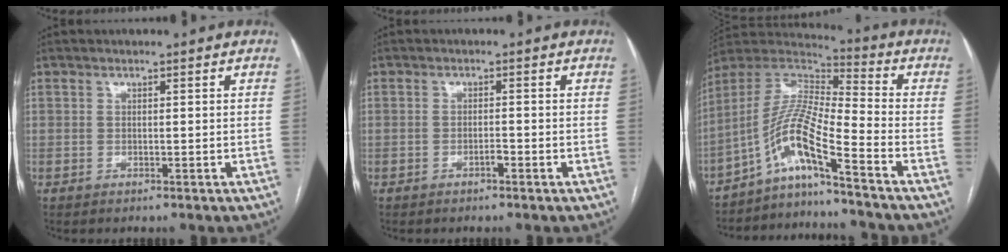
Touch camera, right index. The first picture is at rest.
{"total": 1.1, "force": [-0.7, 0.3, 0.8], "torque": [-0.014, 0.002, -0.013]}
{"total": 10.4, "force": [-6.8, -0.2, 7.9], "torque": [-0.164, 0.018, -0.133]}